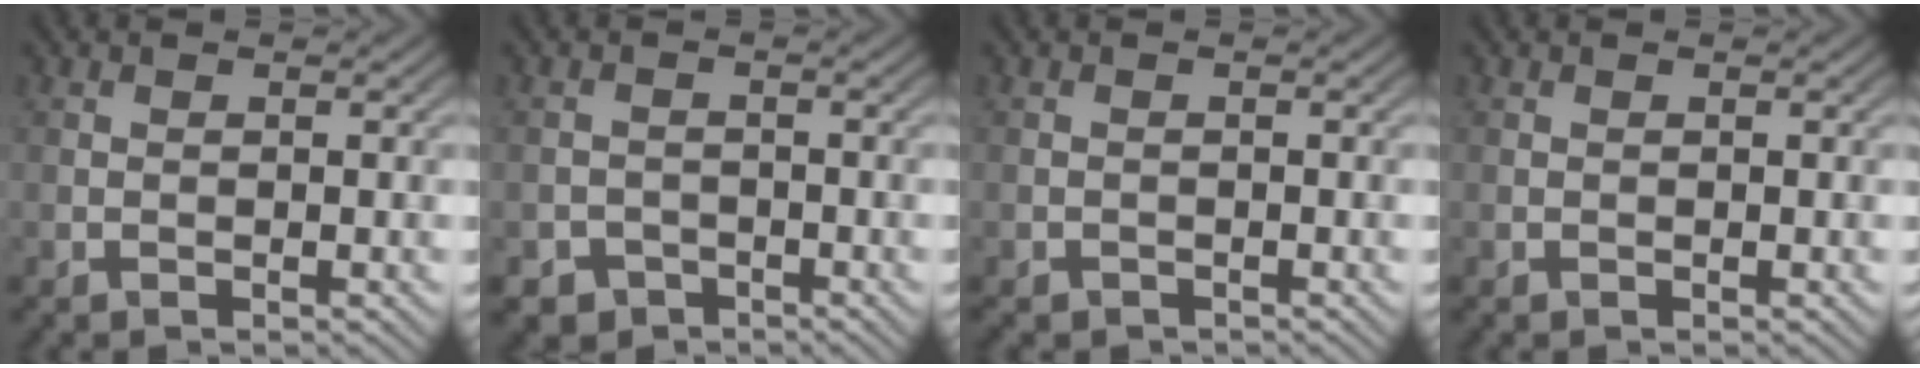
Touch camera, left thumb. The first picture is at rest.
{"total": 2.4, "force": [-1.8, 1.6, 0.4], "torque": [0.001, -0.003, -0.036]}
{"total": 1.0, "force": [-0.9, 0.4, 0.2], "torque": [-0.002, -0.003, -0.018]}
{"total": 0.0}